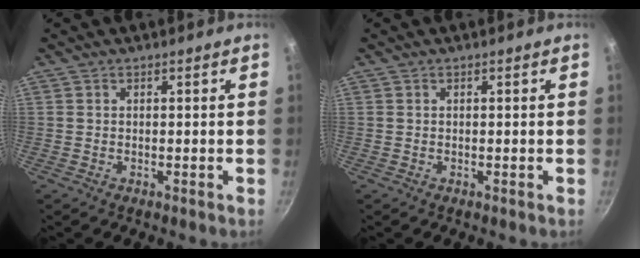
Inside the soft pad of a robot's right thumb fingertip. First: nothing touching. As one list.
[{"total": 0.0}]